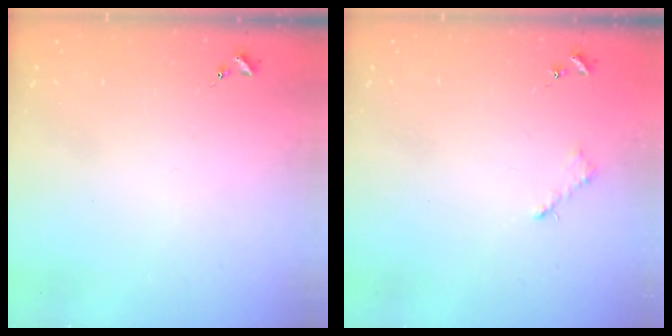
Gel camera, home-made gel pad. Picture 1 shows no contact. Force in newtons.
{"total": 2.6, "press": 2.5, "slide": 0.3}